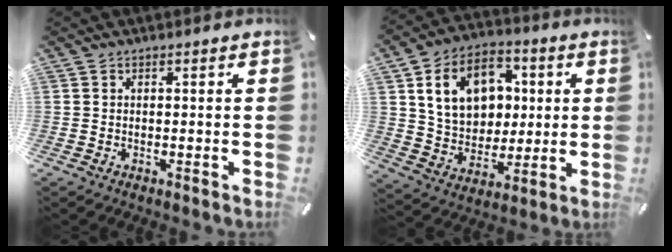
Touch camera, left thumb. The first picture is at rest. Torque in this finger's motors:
{"motor_torque": [1.95, 3.06, 2.16, -0.61, 0.25]}